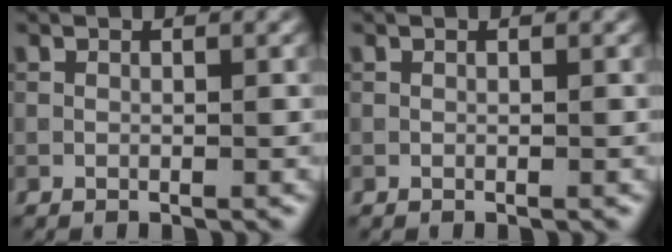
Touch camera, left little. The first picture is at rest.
{"total": 0.0}